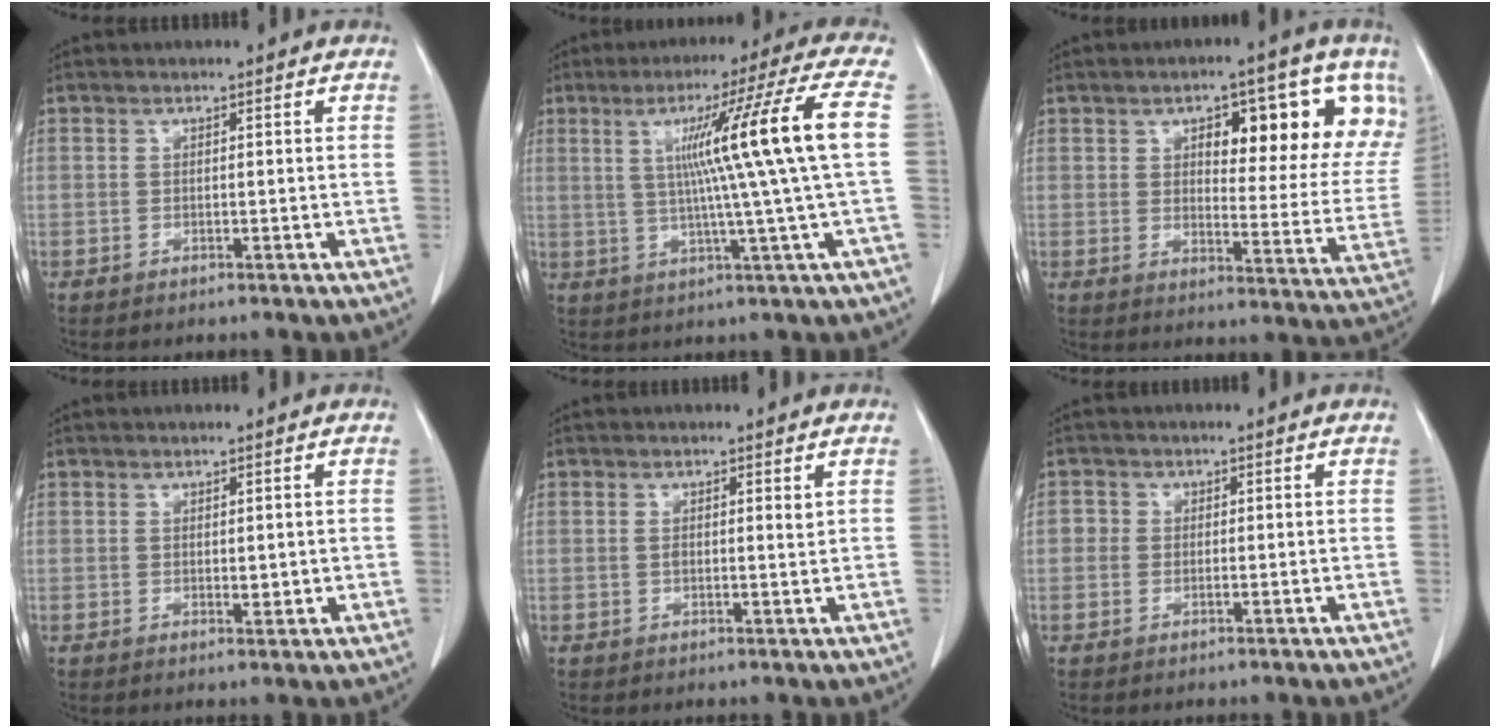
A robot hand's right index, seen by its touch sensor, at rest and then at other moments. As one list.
[{"total": 14.4, "force": [1.9, -2.8, 14.0], "torque": [-0.201, 0.012, 0.030]}, {"total": 15.8, "force": [7.1, 5.9, 12.8], "torque": [-0.151, 0.008, 0.094]}, {"total": 1.5, "force": [0.1, 0.8, 1.3], "torque": [-0.015, -0.004, 0.006]}, {"total": 1.7, "force": [0.5, 0.6, 1.5], "torque": [-0.027, -0.002, 0.007]}, {"total": 1.7, "force": [-0.1, 1.6, 0.7], "torque": [-0.004, 0.006, -0.005]}]